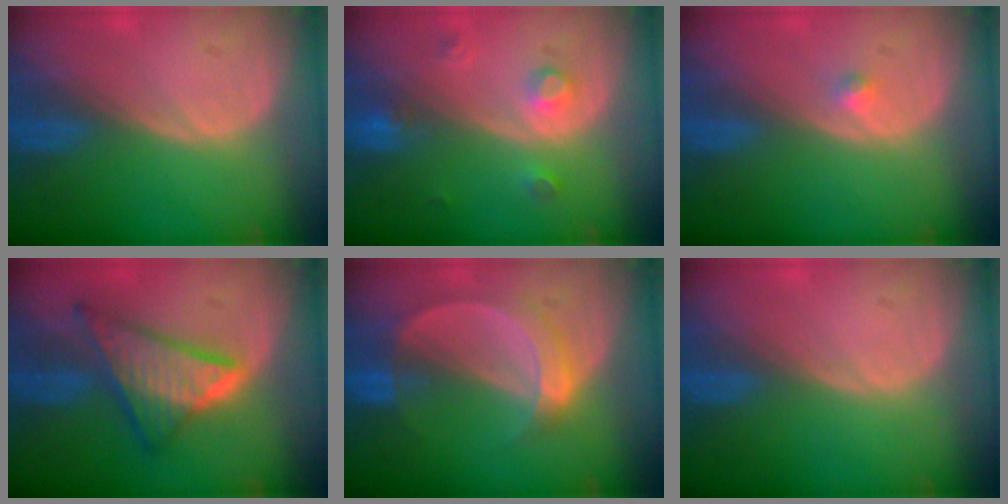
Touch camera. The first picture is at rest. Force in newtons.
{"total": 3.4, "press": 3.0, "slide": 1.6}
{"total": 1.1, "press": 0.9, "slide": 0.5}
{"total": 9.2, "press": 9.1, "slide": 0.6}
{"total": 5.7, "press": 5.2, "slide": 2.4}
{"total": 0.0}